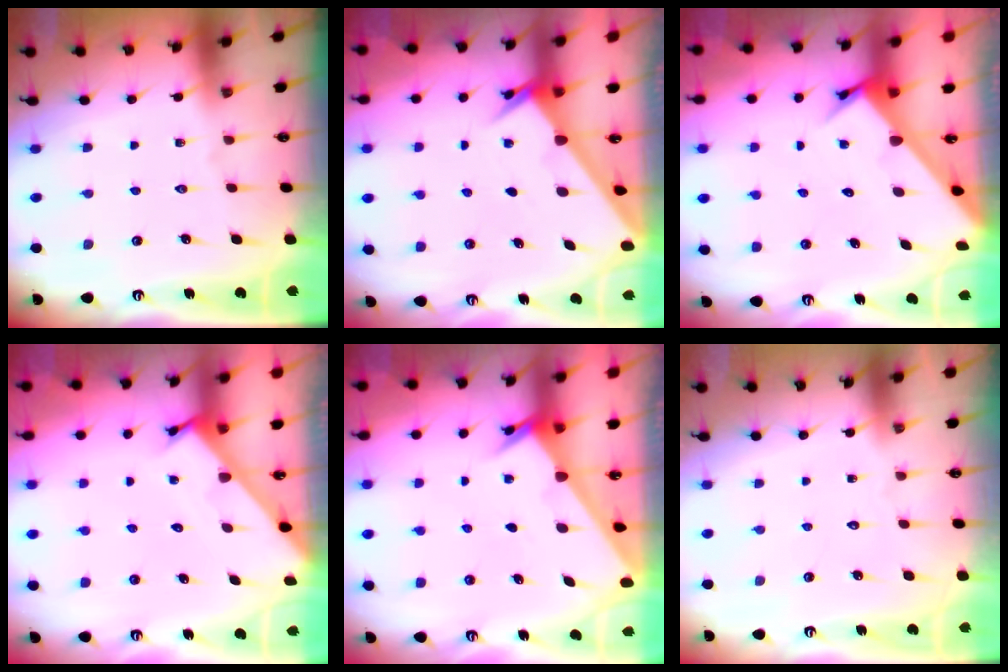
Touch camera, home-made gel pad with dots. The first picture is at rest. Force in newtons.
{"total": 2.4, "press": 2.4, "slide": 0.3}
{"total": 3.6, "press": 3.6, "slide": 0.2}
{"total": 2.5, "press": 2.5, "slide": 0.1}
{"total": 2.3, "press": 2.3, "slide": 0.3}
{"total": 1.6, "press": 1.6, "slide": 0.1}